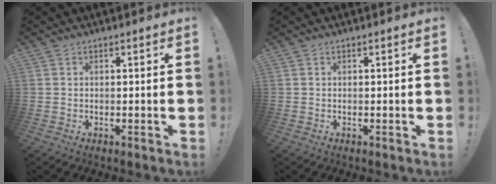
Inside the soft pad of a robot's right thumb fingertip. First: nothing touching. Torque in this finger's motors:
{"motor_torque": [-0.14, 0.13, -0.09, 0.09, 0.00]}